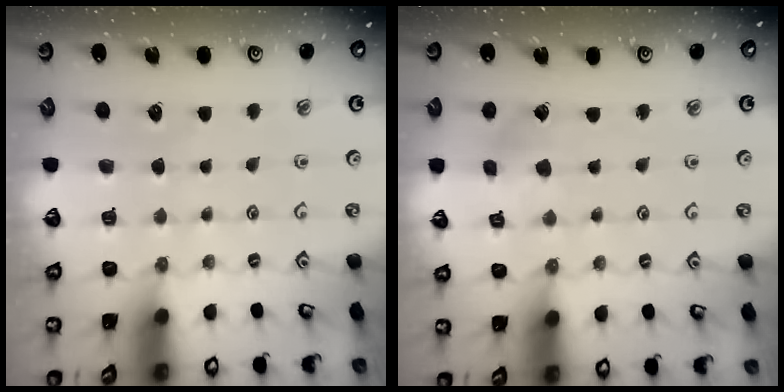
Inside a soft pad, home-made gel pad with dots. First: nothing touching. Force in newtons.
{"total": 1.7, "press": 1.7, "slide": 0.3}